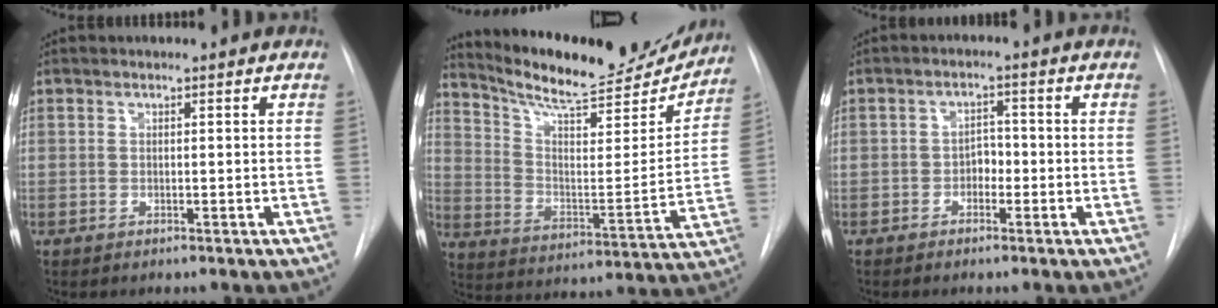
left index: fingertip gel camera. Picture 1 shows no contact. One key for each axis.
{"total": 21.8, "fx": 20.2, "fy": 3.6, "fz": 7.4, "tx": -0.118, "ty": -0.041, "tz": 0.295}
{"total": 2.4, "fx": -0.9, "fy": 1.7, "fz": 1.4, "tx": -0.014, "ty": 0.008, "tz": -0.016}